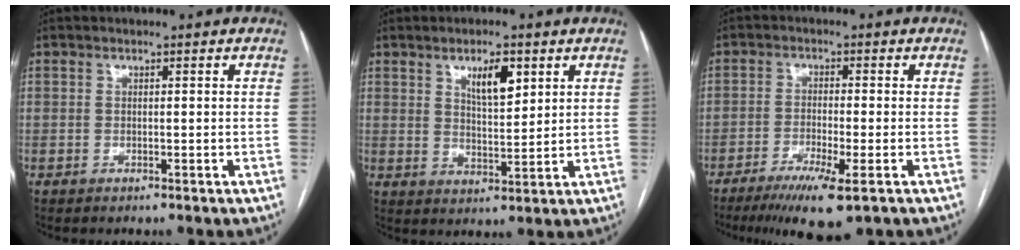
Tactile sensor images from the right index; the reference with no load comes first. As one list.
[{"total": 6.1, "force": [3.1, 1.9, 4.9], "torque": [-0.084, -0.002, 0.055]}, {"total": 8.2, "force": [-4.9, 0.7, 6.6], "torque": [-0.113, -0.021, -0.081]}]